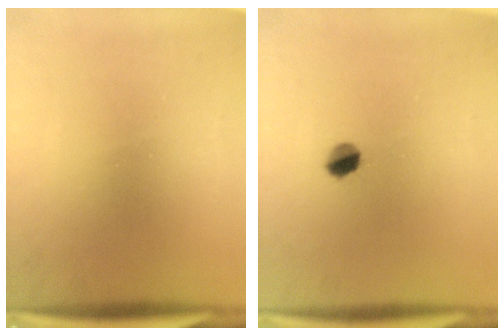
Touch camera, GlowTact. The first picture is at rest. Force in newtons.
{"total": 3.5}